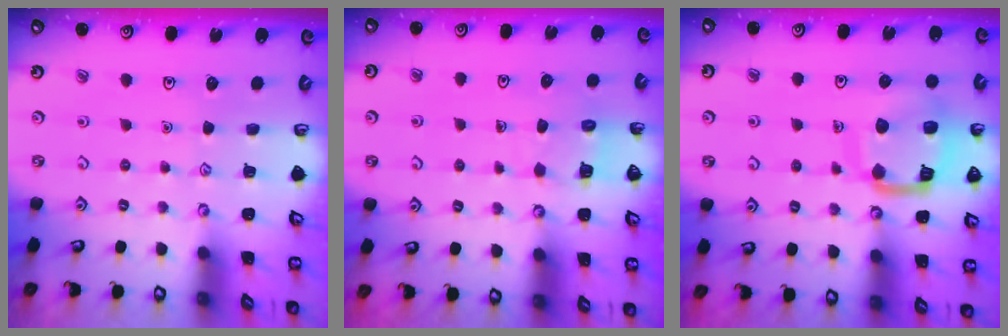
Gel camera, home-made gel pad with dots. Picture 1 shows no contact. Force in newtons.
{"total": 4.7, "press": 4.7, "slide": 0.4}
{"total": 13.1, "press": 13.0, "slide": 1.5}